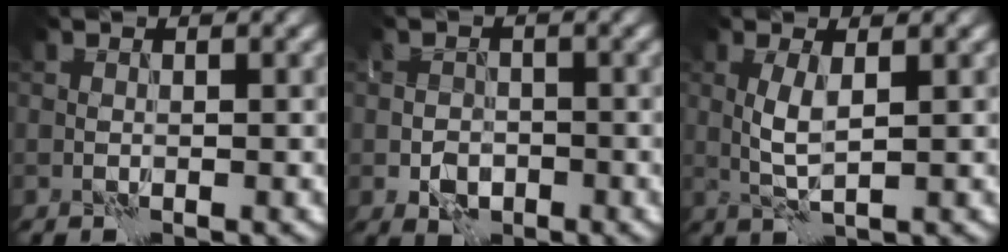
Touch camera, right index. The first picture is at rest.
{"total": 2.6, "force": [-1.1, 2.0, 1.3], "torque": [-0.019, -0.002, -0.022]}
{"total": 2.4, "force": [0.5, 0.5, 2.3], "torque": [-0.056, 0.003, 0.011]}